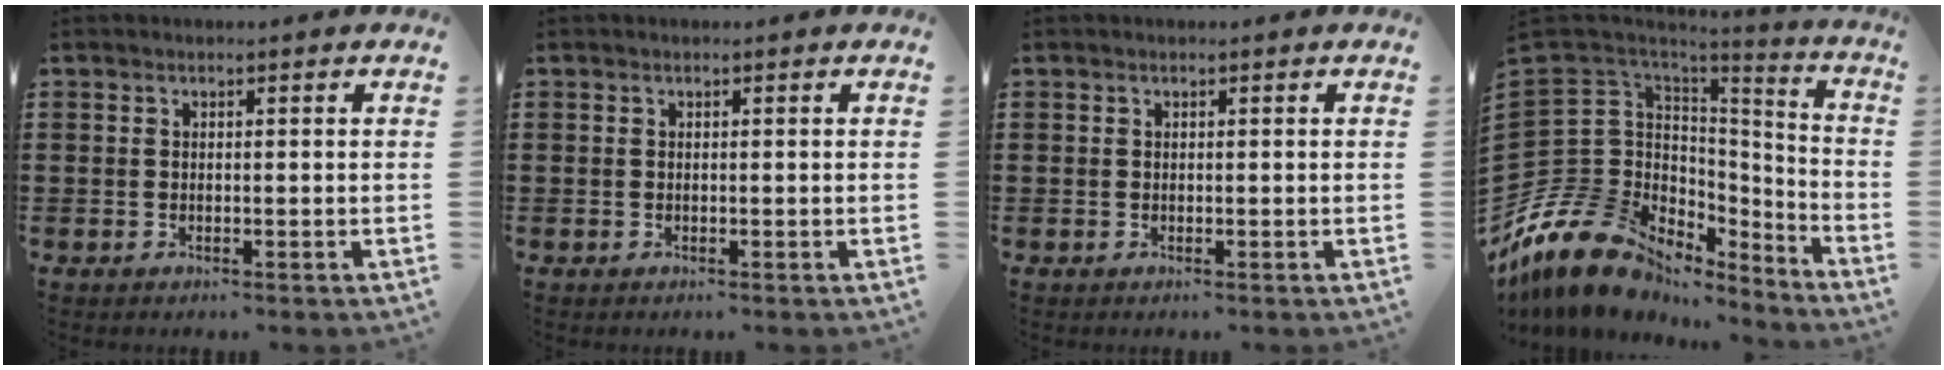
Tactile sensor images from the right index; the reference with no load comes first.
{"total": 0.0}
{"total": 0.0}
{"total": 15.1, "force": [-8.7, 10.0, 7.1], "torque": [-0.184, -0.005, -0.152]}